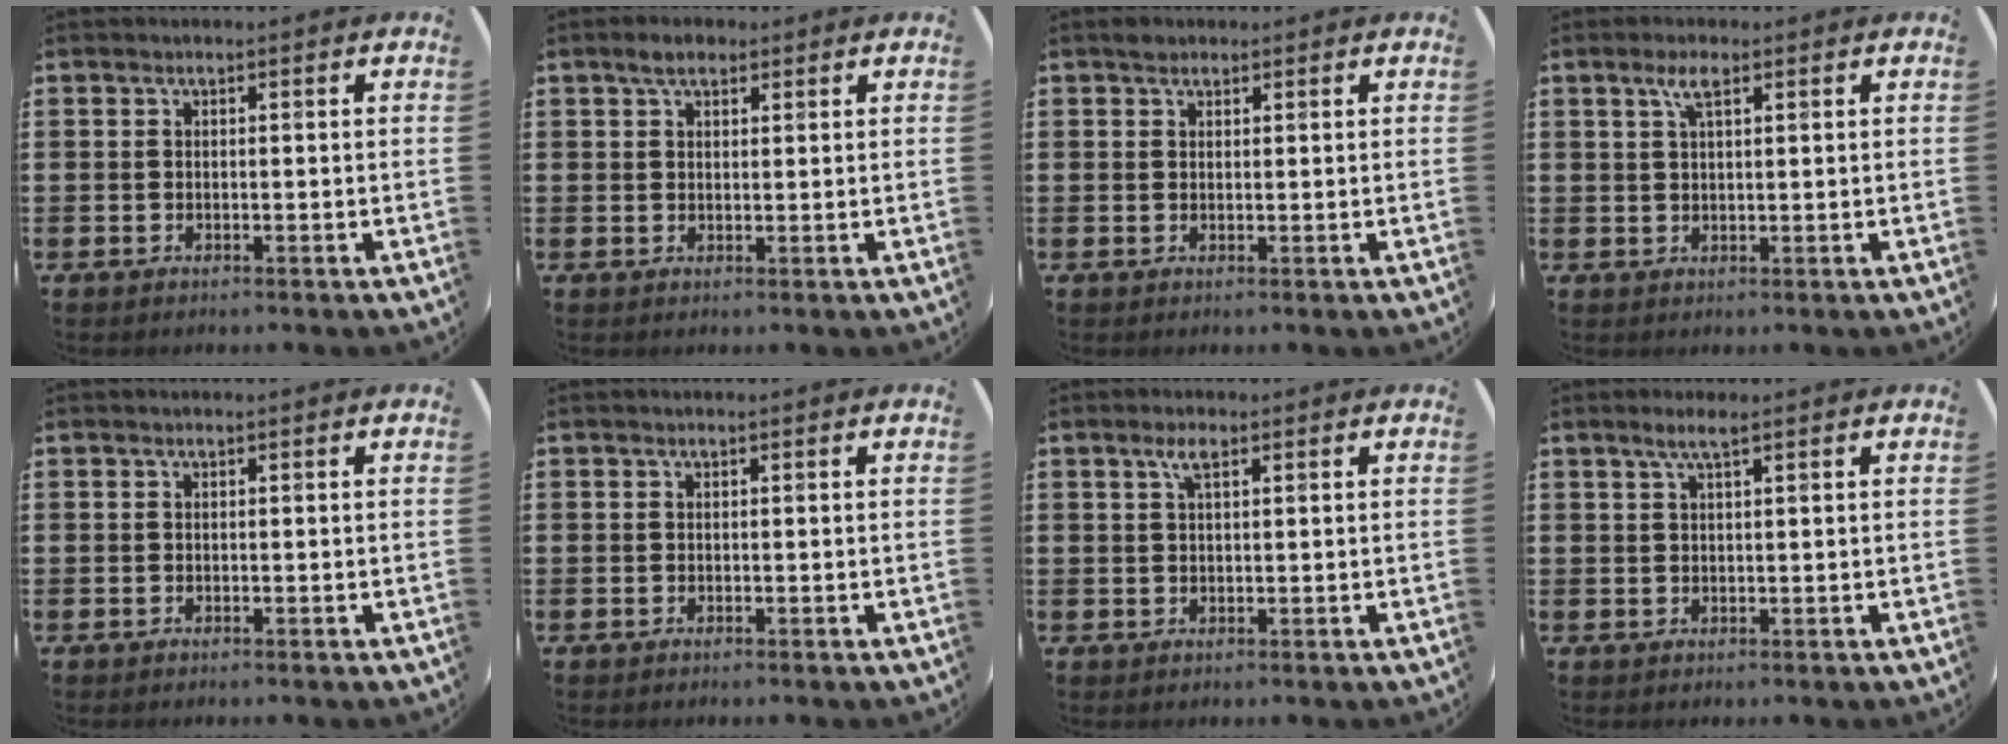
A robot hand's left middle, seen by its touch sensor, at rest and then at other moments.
{"total": 2.7, "force": [2.0, 1.2, 1.4], "torque": [-0.013, 0.000, 0.033]}
{"total": 1.2, "force": [1.0, 0.5, 0.1], "torque": [0.005, 0.001, 0.018]}
{"total": 3.0, "force": [1.7, 0.7, 2.3], "torque": [-0.050, 0.008, 0.028]}
{"total": 0.0}
{"total": 0.0}
{"total": 2.4, "force": [1.3, 0.7, 1.9], "torque": [-0.041, 0.007, 0.021]}
{"total": 2.3, "force": [1.4, 0.1, 1.8], "torque": [-0.037, 0.003, 0.024]}